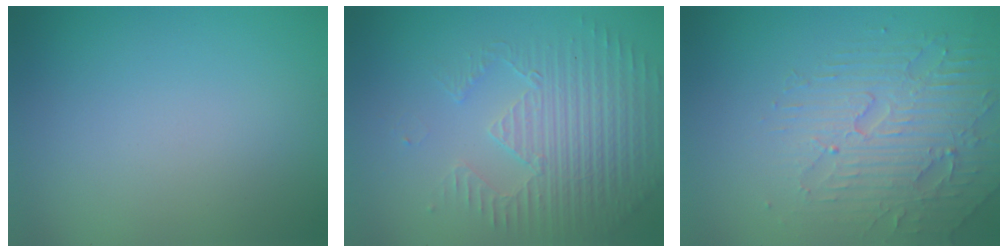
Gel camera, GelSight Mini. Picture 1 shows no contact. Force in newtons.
{"total": 3.8, "press": 3.7, "slide": 1.0}
{"total": 4.2, "press": 4.1, "slide": 0.7}